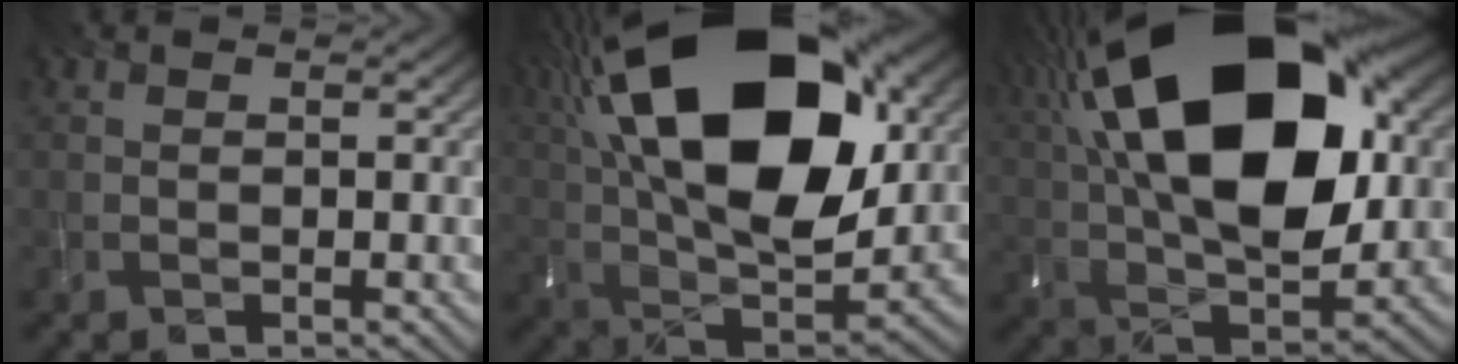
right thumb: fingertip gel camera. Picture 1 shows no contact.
{"total": 22.9, "force": [7.6, 12.2, 17.9], "torque": [-0.354, 0.043, 0.118]}
{"total": 22.1, "force": [6.6, 11.6, 17.6], "torque": [-0.345, 0.045, 0.103]}